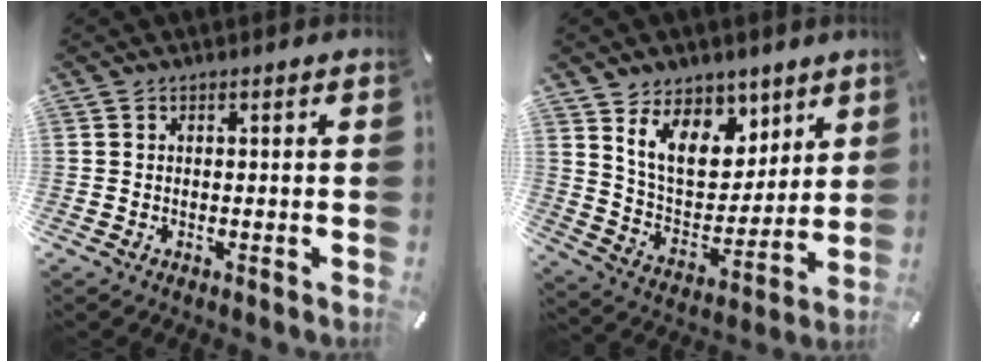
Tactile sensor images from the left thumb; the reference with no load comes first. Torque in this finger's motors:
{"motor_torque": [0.98, -0.03, 1.38, -1.39, 0.33]}